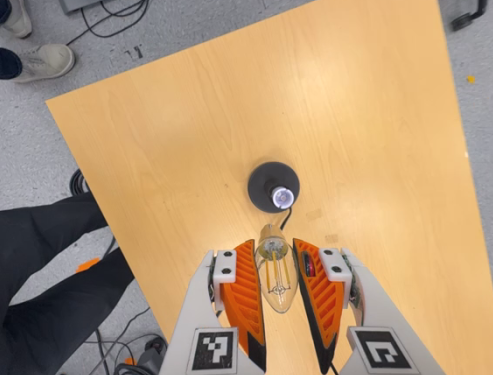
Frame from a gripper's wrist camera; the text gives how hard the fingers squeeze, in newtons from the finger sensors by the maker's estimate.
{"total": 10.9, "left": 10.4, "right": 11.4}